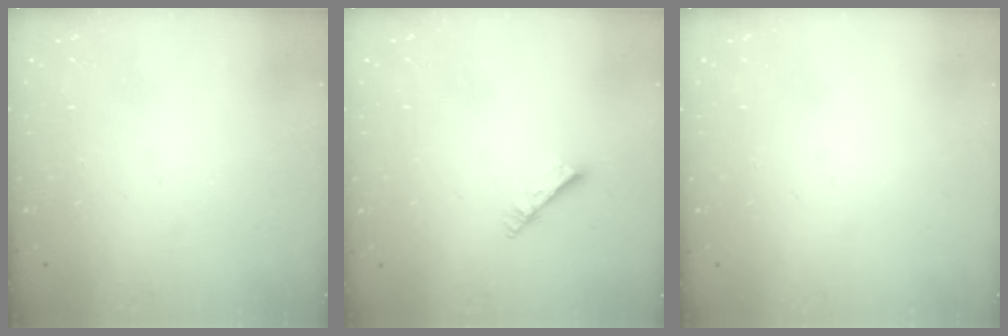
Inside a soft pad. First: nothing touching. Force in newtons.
{"total": 3.0, "press": 3.0, "slide": 0.3}
{"total": 0.0}